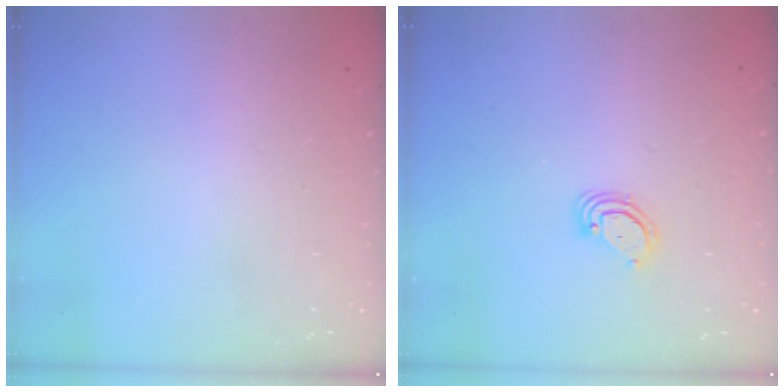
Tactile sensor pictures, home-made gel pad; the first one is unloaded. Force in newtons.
{"total": 3.8, "press": 3.8, "slide": 0.3}